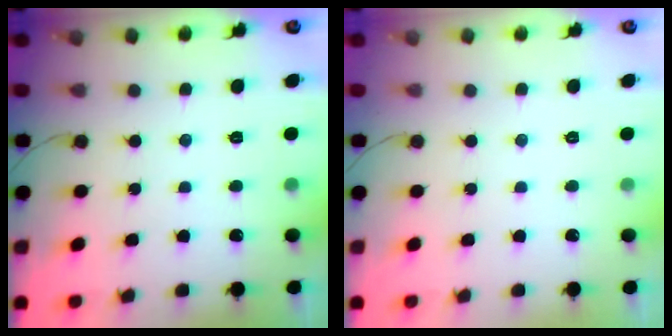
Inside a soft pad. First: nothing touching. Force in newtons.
{"total": 0.0}